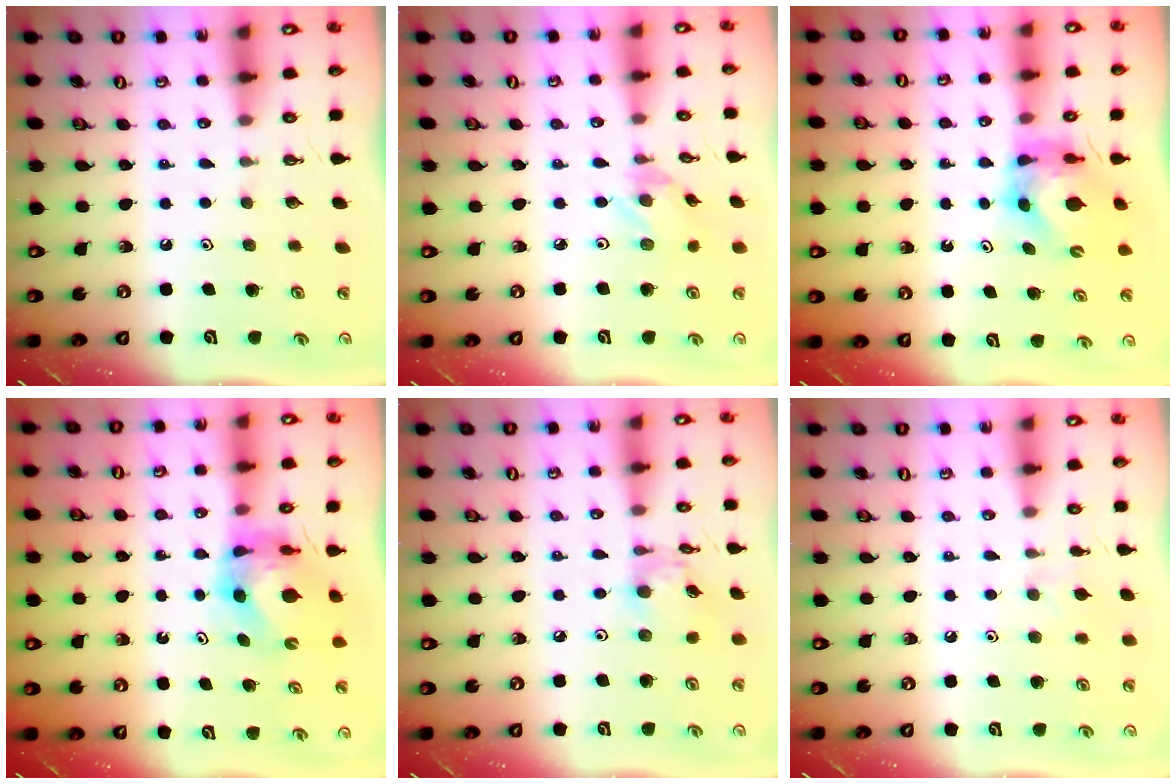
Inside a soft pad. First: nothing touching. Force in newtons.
{"total": 1.5, "press": 1.5, "slide": 0.0}
{"total": 7.1, "press": 7.0, "slide": 0.8}
{"total": 7.4, "press": 7.3, "slide": 0.9}
{"total": 10.0, "press": 10.0, "slide": 0.8}
{"total": 5.2, "press": 5.1, "slide": 0.8}